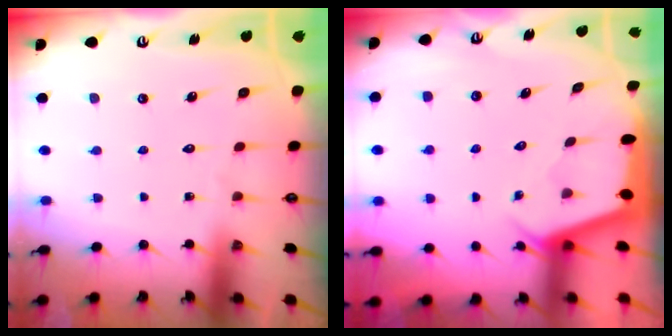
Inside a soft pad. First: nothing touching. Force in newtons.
{"total": 2.3, "press": 2.3, "slide": 0.3}